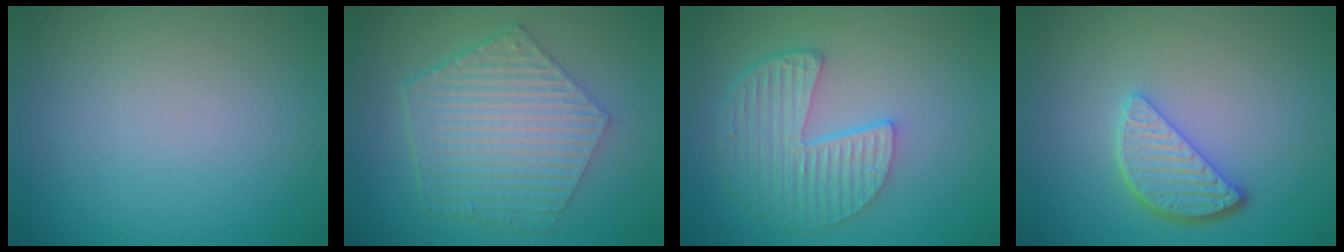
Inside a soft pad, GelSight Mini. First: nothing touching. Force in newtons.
{"total": 6.9, "press": 5.0, "slide": 4.8}
{"total": 5.5, "press": 4.1, "slide": 3.6}
{"total": 3.6, "press": 3.0, "slide": 2.0}